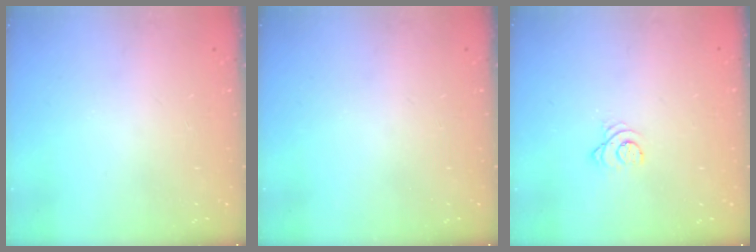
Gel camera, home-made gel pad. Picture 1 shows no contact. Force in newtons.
{"total": 0.0}
{"total": 2.8, "press": 2.8, "slide": 0.3}